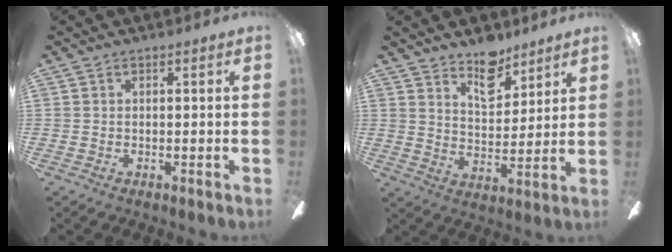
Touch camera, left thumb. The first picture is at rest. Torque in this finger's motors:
{"motor_torque": [-0.14, -0.11, -0.10, 0.00, 0.09]}